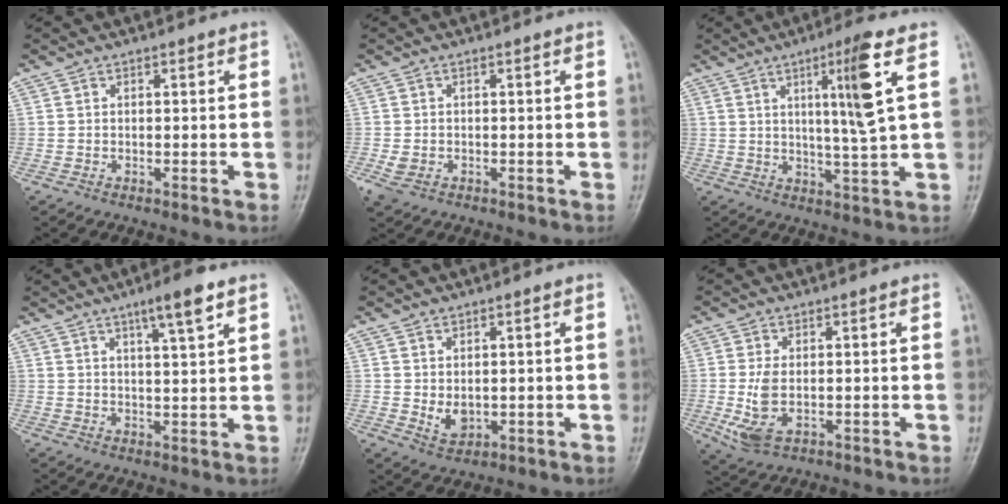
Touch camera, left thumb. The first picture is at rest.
{"total": 2.4, "force": [-0.9, 1.7, 1.5], "torque": [-0.035, 0.001, -0.010]}
{"total": 9.9, "force": [3.4, -0.6, 9.2], "torque": [-0.156, -0.024, 0.056]}
{"total": 6.5, "force": [3.8, 0.6, 5.2], "torque": [-0.084, -0.016, 0.062]}
{"total": 3.5, "force": [0.2, 2.6, 2.4], "torque": [-0.026, -0.011, 0.013]}
{"total": 5.8, "force": [-0.7, 3.1, 4.8], "torque": [-0.109, -0.007, -0.005]}